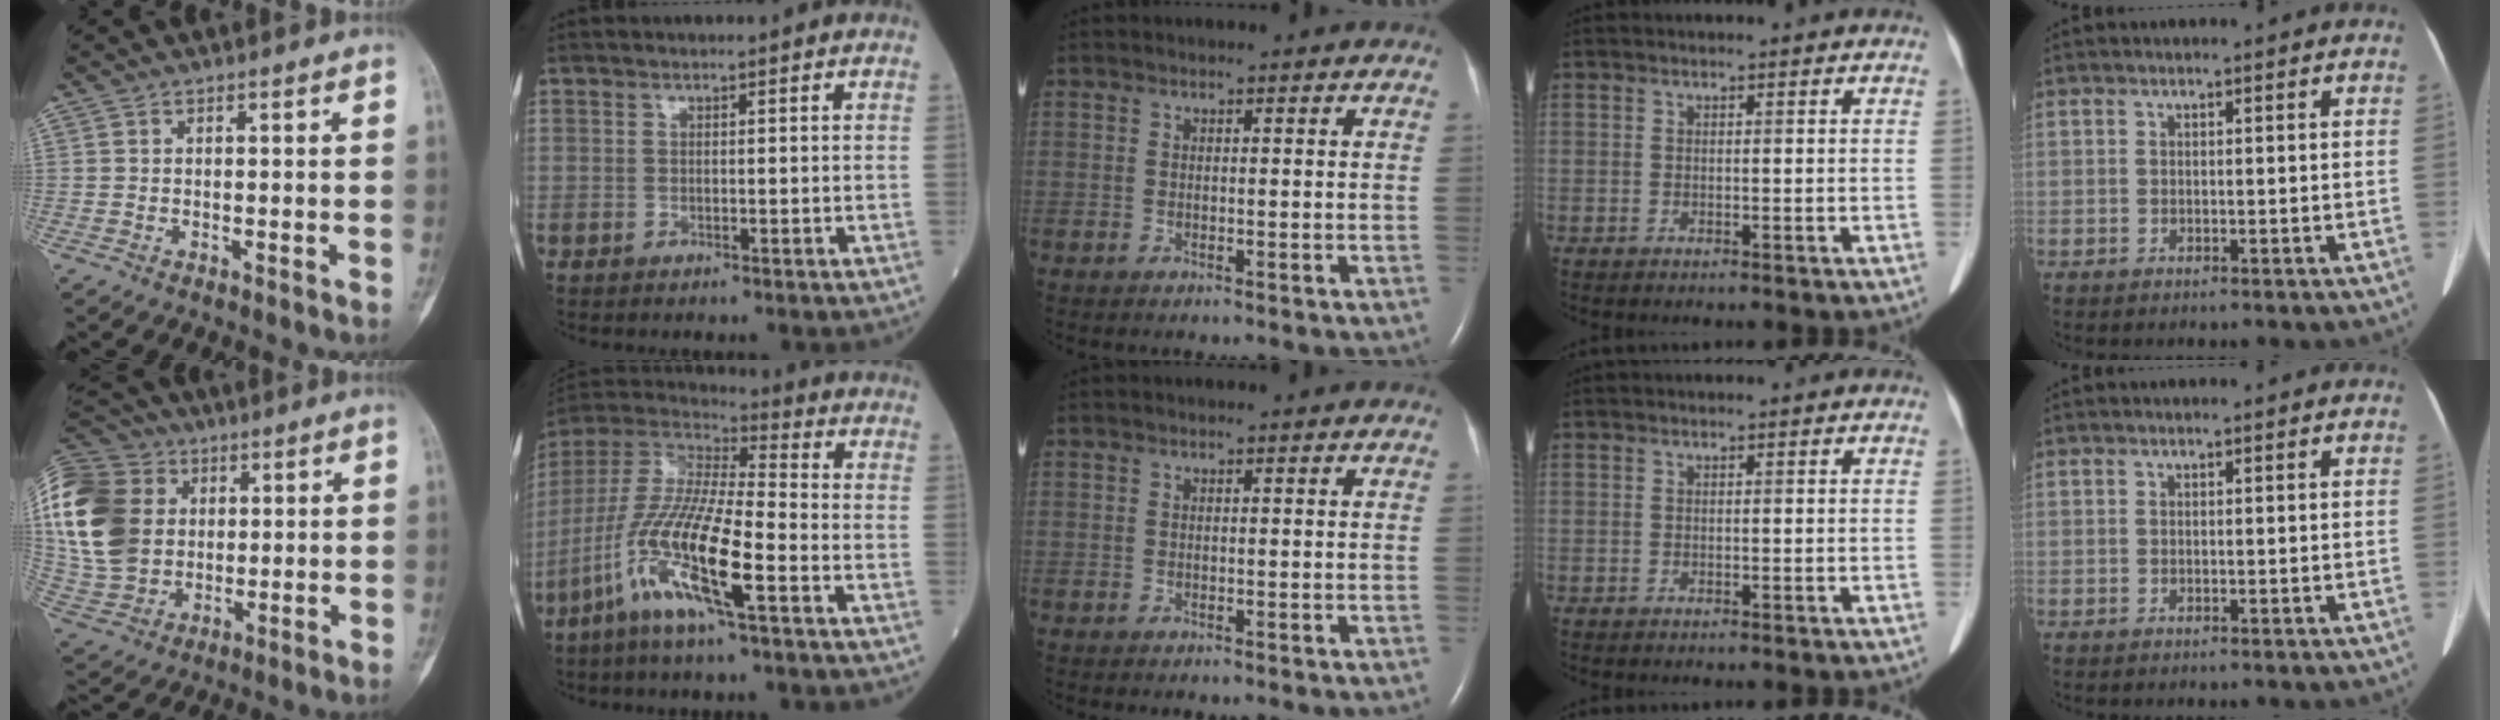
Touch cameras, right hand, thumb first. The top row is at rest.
{"thumb": {"total": 21.9, "force": [3.6, 17.4, 12.8], "torque": [-0.275, 0.012, 0.072]}, "index": {"total": 16.6, "force": [-7.3, 1.7, 14.8], "torque": [-0.318, -0.026, -0.146]}}